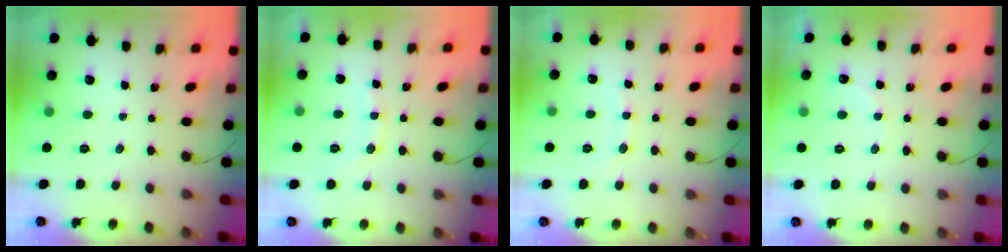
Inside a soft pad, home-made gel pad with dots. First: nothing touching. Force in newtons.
{"total": 7.4, "press": 7.3, "slide": 0.9}
{"total": 4.4, "press": 4.2, "slide": 1.2}
{"total": 6.7, "press": 6.6, "slide": 1.0}